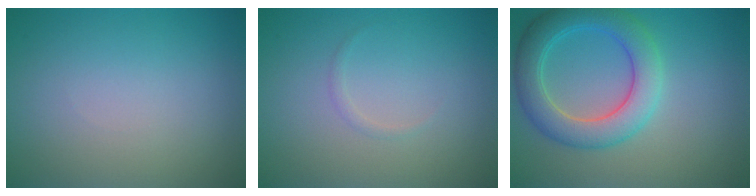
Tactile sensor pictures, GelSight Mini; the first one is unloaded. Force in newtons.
{"total": 0.6, "press": 0.6, "slide": 0.1}
{"total": 5.8, "press": 5.8, "slide": 0.2}